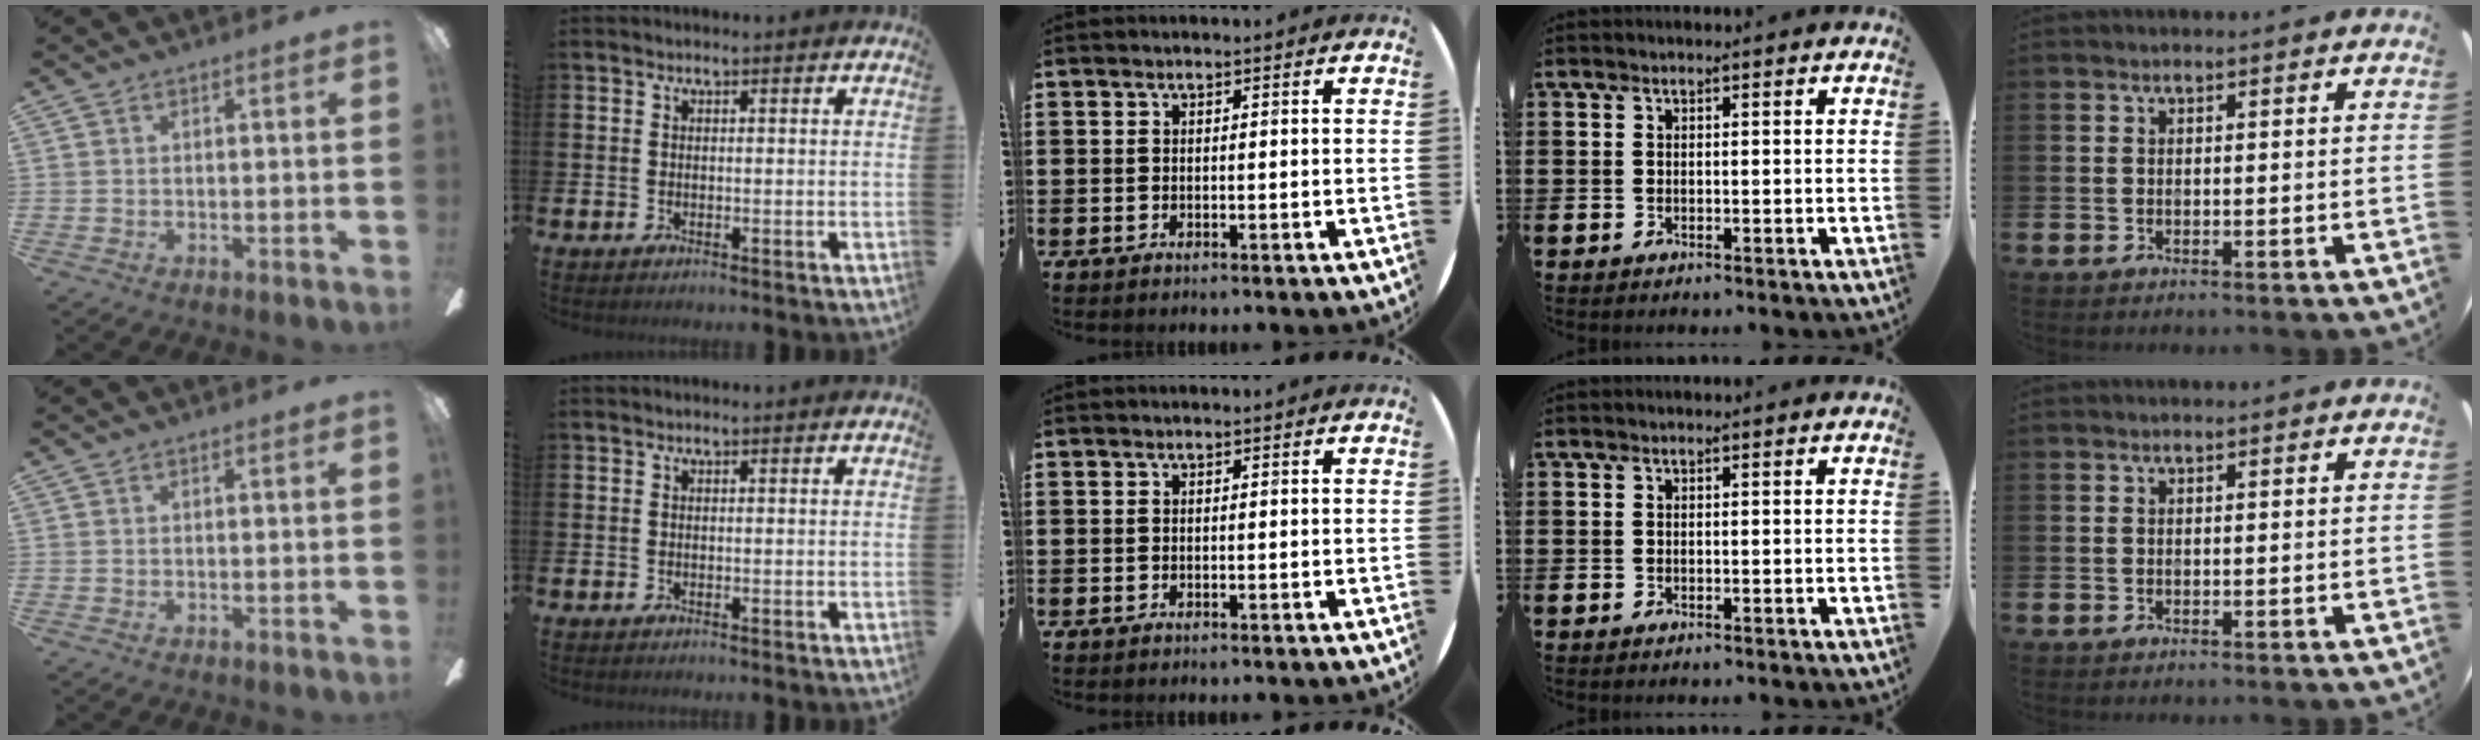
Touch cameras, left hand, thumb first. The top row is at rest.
{}